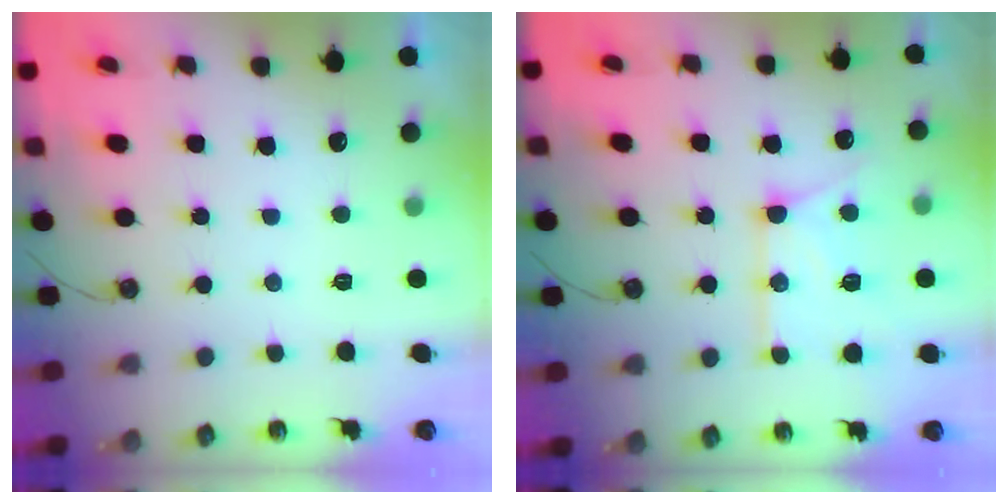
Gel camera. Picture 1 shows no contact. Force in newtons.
{"total": 14.0, "press": 13.9, "slide": 1.6}